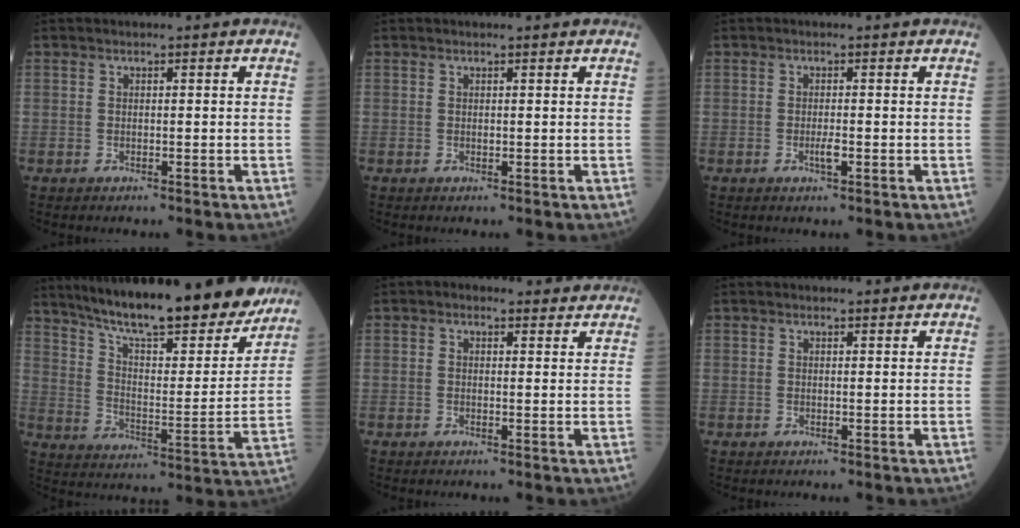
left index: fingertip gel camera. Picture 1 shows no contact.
{"total": 0.7, "force": [0.6, 0.2, 0.4], "torque": [-0.012, 0.005, 0.009]}
{"total": 1.3, "force": [-0.3, 0.1, 1.2], "torque": [-0.025, -0.002, -0.004]}
{"total": 25.3, "force": [21.3, 4.0, 13.0], "torque": [-0.204, -0.024, 0.302]}
{"total": 3.0, "force": [2.5, 1.4, 1.0], "torque": [-0.013, 0.017, 0.026]}
{"total": 1.6, "force": [1.6, 0.1, 0.3], "torque": [-0.011, 0.004, 0.020]}